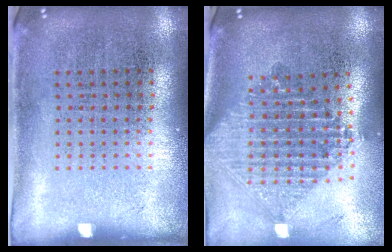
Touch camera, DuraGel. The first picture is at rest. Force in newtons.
{"total": 2.2, "press": 1.7, "slide": 1.4}